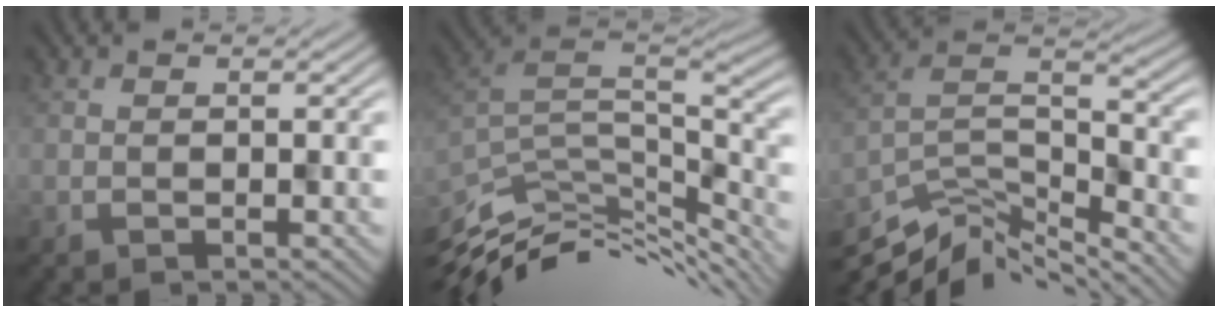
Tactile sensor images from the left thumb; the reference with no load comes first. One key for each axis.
{"total": 10.4, "fx": -6.5, "fy": 3.5, "fz": 7.4, "tx": -0.160, "ty": -0.004, "tz": -0.105}
{"total": 10.3, "fx": -8.4, "fy": 2.6, "fz": 5.3, "tx": -0.095, "ty": -0.002, "tz": -0.155}